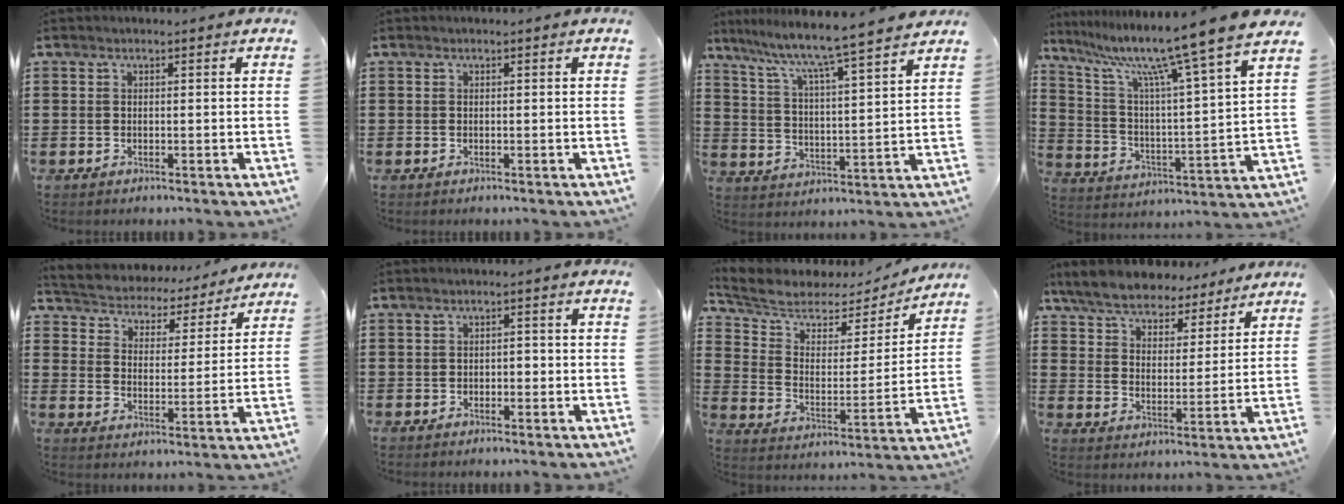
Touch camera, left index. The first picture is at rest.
{"total": 0.0}
{"total": 6.7, "force": [5.9, -1.0, 3.0], "torque": [-0.083, -0.051, 0.092]}
{"total": 11.2, "force": [9.2, -1.4, 6.2], "torque": [-0.149, -0.071, 0.140]}
{"total": 3.8, "force": [3.8, 0.5, -0.3], "torque": [-0.020, -0.033, 0.057]}
{"total": 1.3, "force": [-0.6, 0.8, 0.8], "torque": [-0.019, 0.002, -0.016]}
{"total": 6.2, "force": [4.9, 2.8, 2.5], "torque": [-0.079, -0.026, 0.083]}
{"total": 7.1, "force": [6.7, 1.8, 1.6], "torque": [-0.066, -0.030, 0.123]}